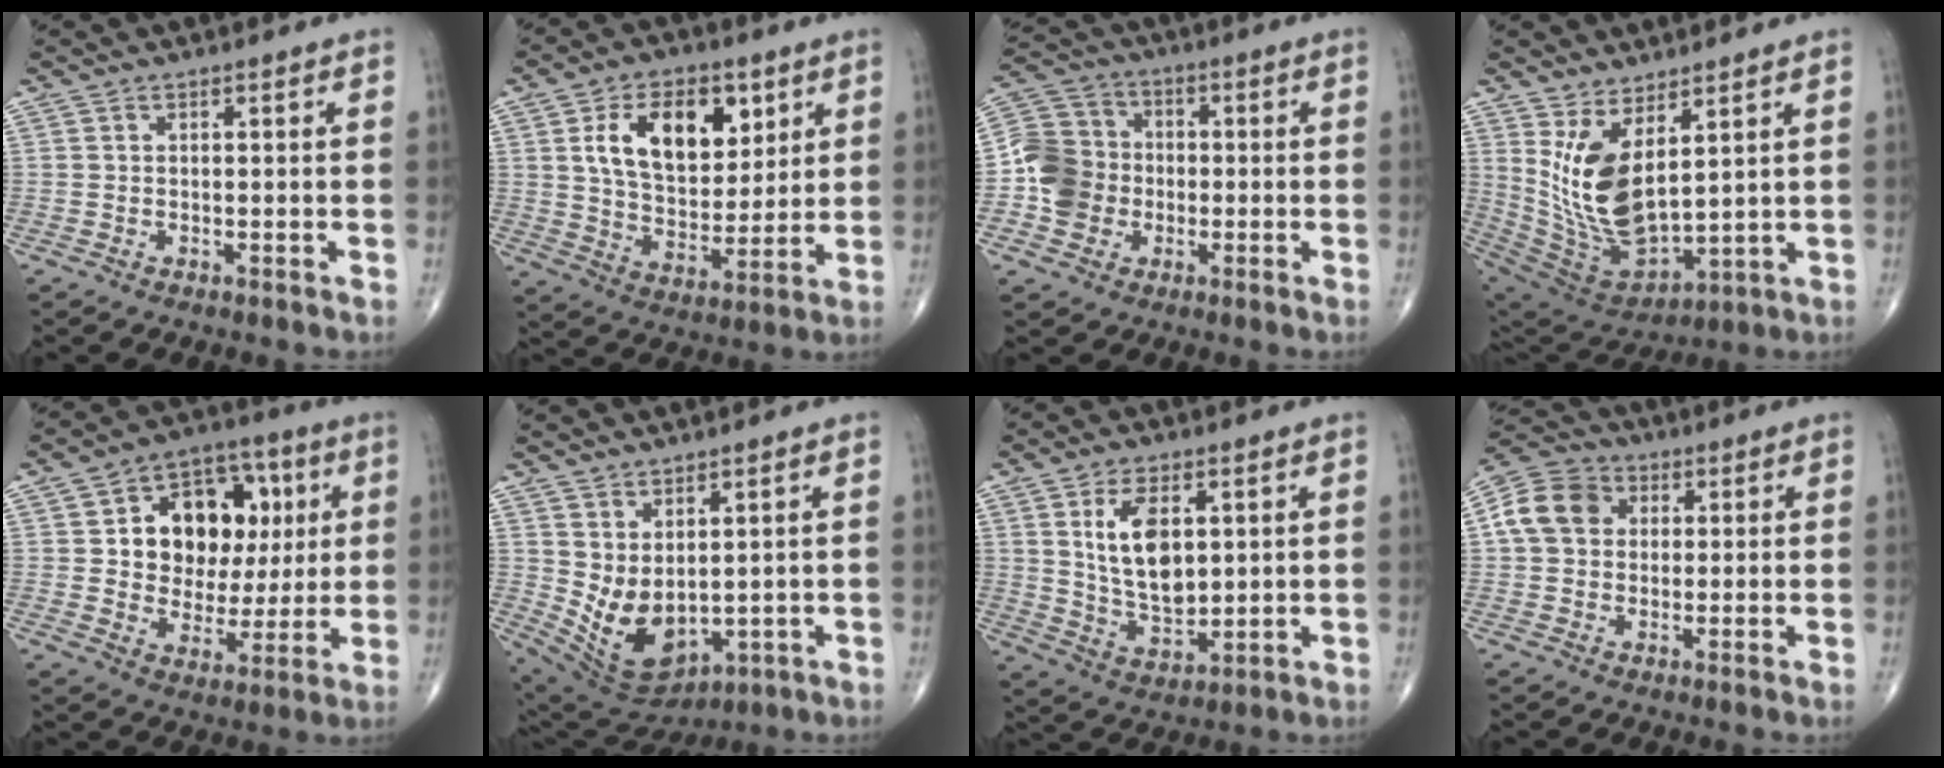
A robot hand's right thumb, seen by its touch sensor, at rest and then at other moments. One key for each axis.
{"total": 16.3, "fx": 5.9, "fy": 9.8, "fz": 11.6, "tx": -0.149, "ty": -0.025, "tz": 0.109}
{"total": 10.5, "fx": -2.0, "fy": 9.4, "fz": 4.2, "tx": -0.055, "ty": 0.027, "tz": -0.046}
{"total": 14.8, "fx": 5.1, "fy": 6.7, "fz": 12.2, "tx": -0.226, "ty": -0.044, "tz": 0.126}
{"total": 17.1, "fx": 3.6, "fy": 12.6, "fz": 11.1, "tx": -0.105, "ty": 0.009, "tz": 0.060}
{"total": 10.9, "fx": 1.5, "fy": 6.4, "fz": 8.7, "tx": -0.145, "ty": -0.028, "tz": 0.060}
{"total": 11.5, "fx": 2.9, "fy": 6.6, "fz": 9.0, "tx": -0.142, "ty": -0.020, "tz": 0.064}
{"total": 9.9, "fx": 1.9, "fy": 8.1, "fz": 5.4, "tx": -0.087, "ty": 0.017, "tz": 0.023}